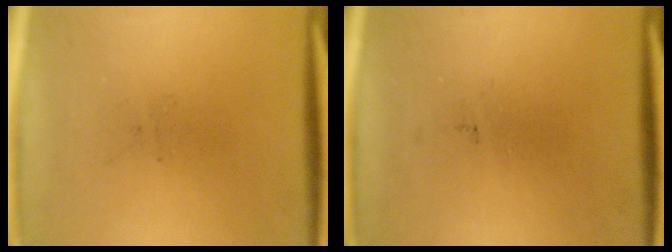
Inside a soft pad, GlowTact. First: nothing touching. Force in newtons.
{"total": 0.0}